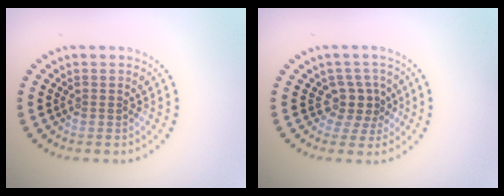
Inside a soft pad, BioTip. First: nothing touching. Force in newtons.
{"total": 2.5, "press": 1.8, "slide": 1.7}